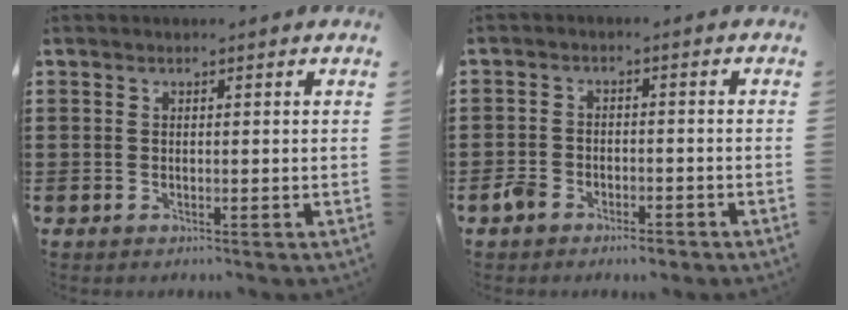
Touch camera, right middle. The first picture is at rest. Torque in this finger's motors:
{"motor_torque": [0.12, -0.06, 0.06, 0.02]}